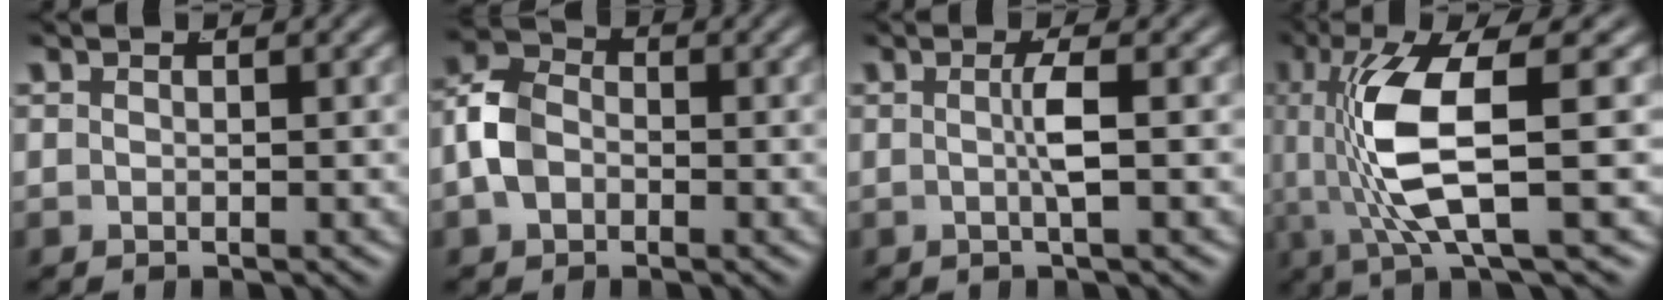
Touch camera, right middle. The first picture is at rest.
{"total": 4.6, "force": [-0.6, 3.8, 2.5], "torque": [-0.060, -0.007, -0.011]}
{"total": 2.0, "force": [-0.4, -0.7, 1.8], "torque": [-0.032, -0.001, -0.007]}
{"total": 7.3, "force": [0.3, 1.6, 7.2], "torque": [-0.157, -0.001, 0.010]}